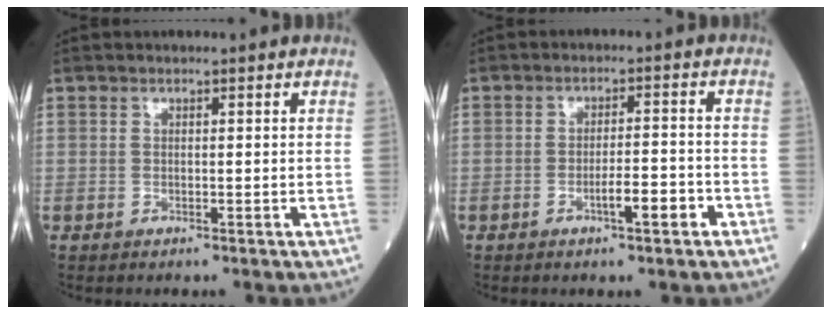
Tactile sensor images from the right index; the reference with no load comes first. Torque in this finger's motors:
{"motor_torque": [0.26, -0.02, 0.21, 0.07]}